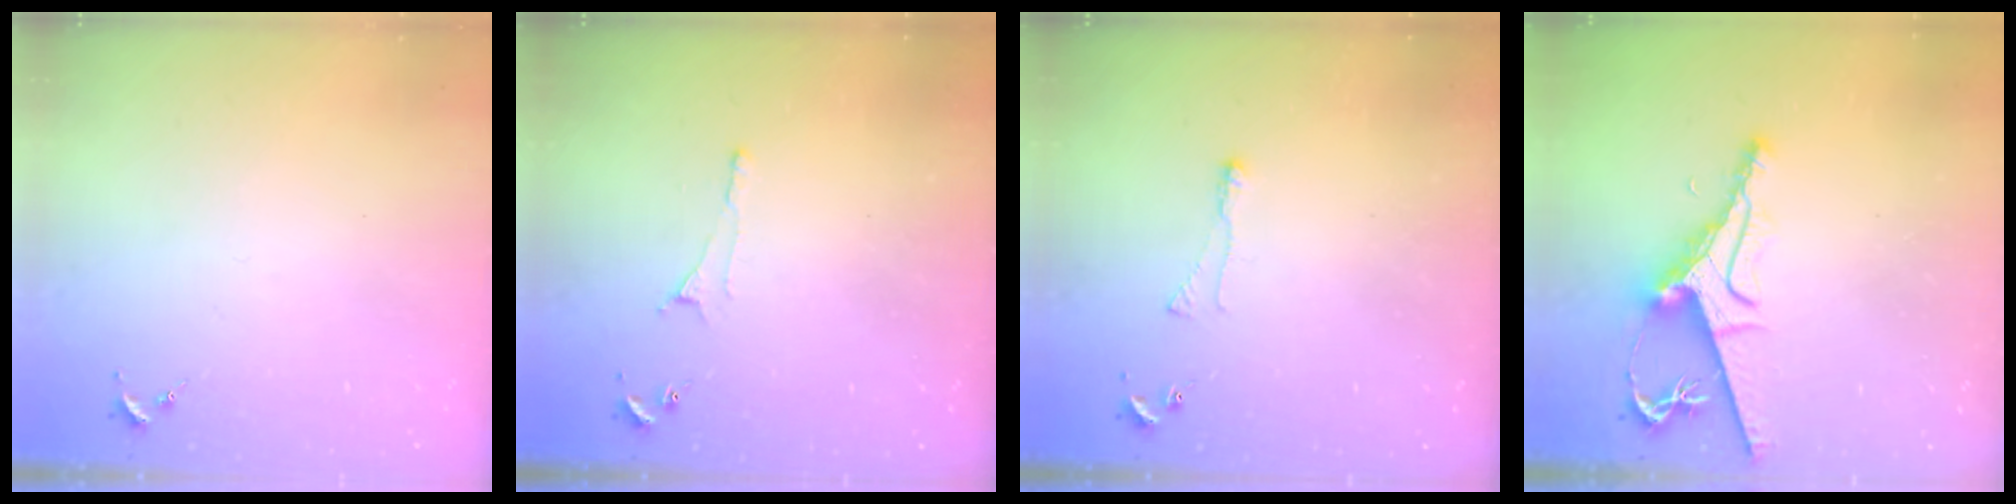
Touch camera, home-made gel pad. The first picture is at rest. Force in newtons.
{"total": 4.1, "press": 4.1, "slide": 0.6}
{"total": 3.0, "press": 2.9, "slide": 0.6}
{"total": 9.2, "press": 9.1, "slide": 1.2}